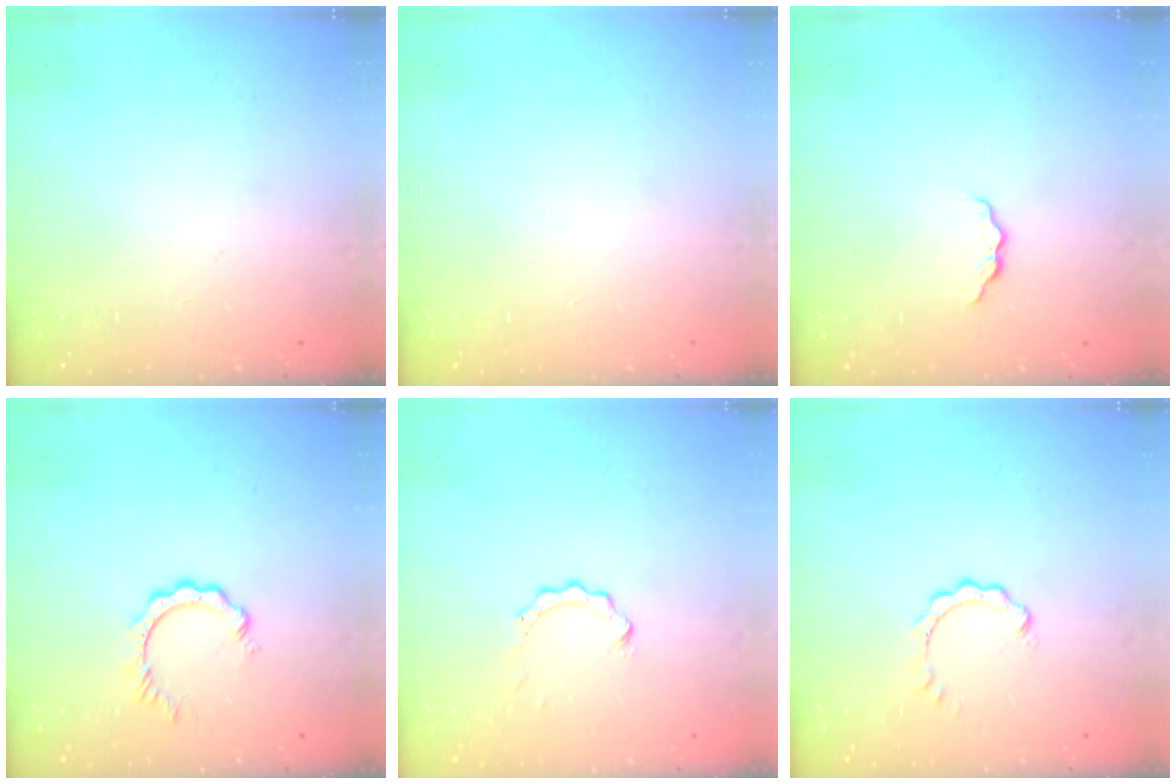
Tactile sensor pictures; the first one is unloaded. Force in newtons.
{"total": 0.0}
{"total": 3.2, "press": 3.2, "slide": 0.5}
{"total": 2.9, "press": 2.9, "slide": 0.4}
{"total": 2.7, "press": 2.7, "slide": 0.3}
{"total": 1.0, "press": 1.0, "slide": 0.2}